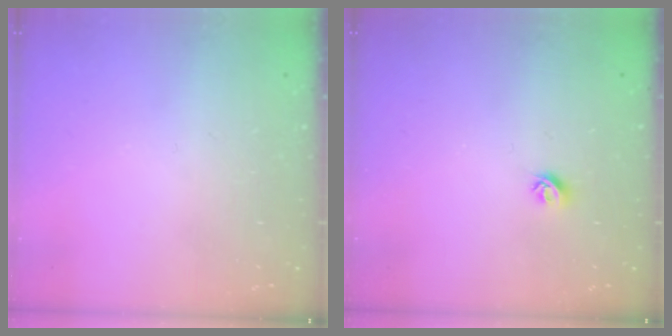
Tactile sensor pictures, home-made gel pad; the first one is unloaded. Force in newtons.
{"total": 5.3, "press": 5.2, "slide": 0.7}